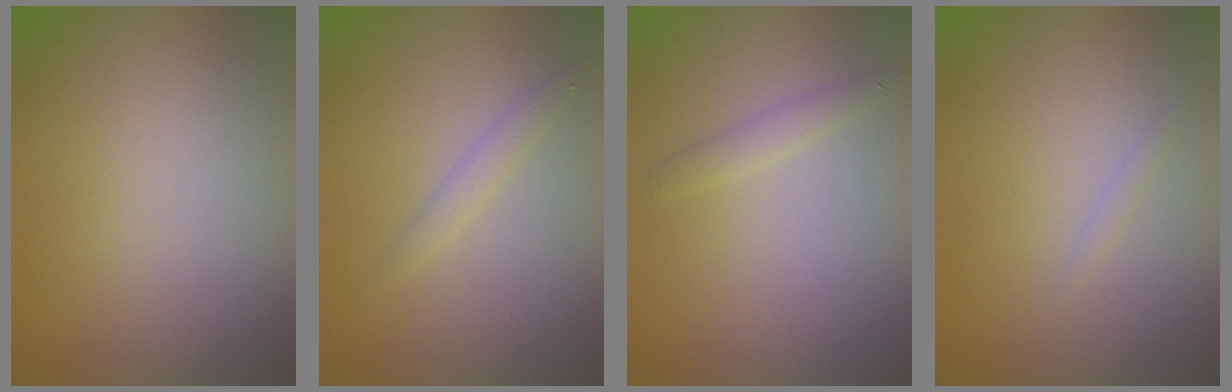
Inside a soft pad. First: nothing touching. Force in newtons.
{"total": 1.4, "press": 1.4, "slide": 0.0}
{"total": 1.2, "press": 1.2, "slide": 0.0}
{"total": 0.5, "press": 0.5, "slide": 0.0}